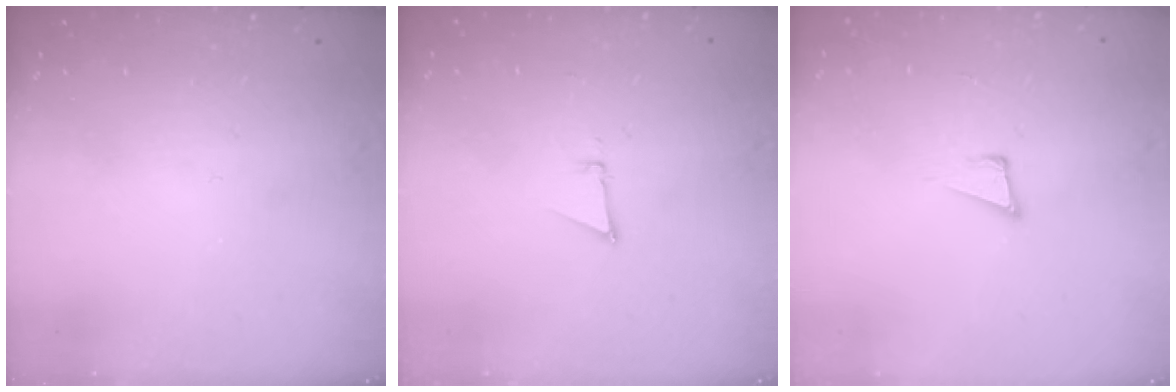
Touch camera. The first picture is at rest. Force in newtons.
{"total": 3.0, "press": 2.9, "slide": 0.8}
{"total": 3.9, "press": 2.6, "slide": 2.9}